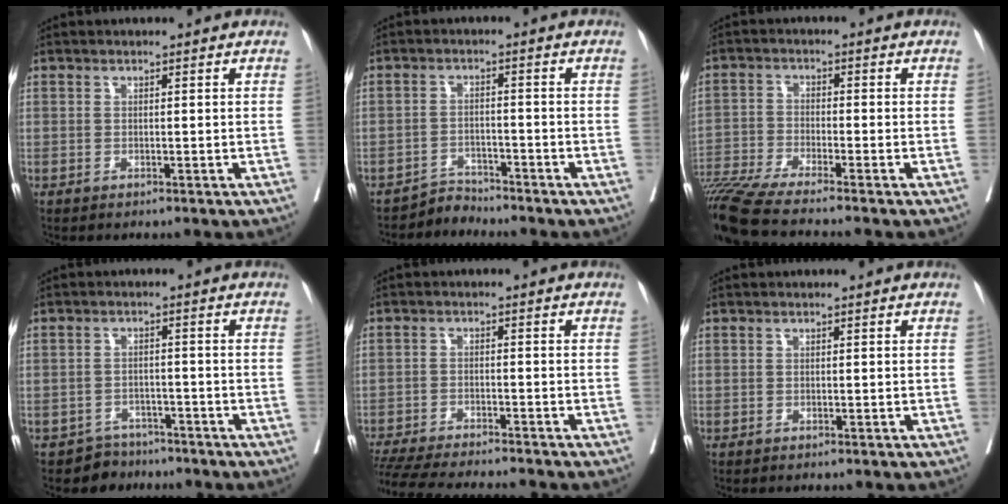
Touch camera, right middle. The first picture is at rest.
{"total": 2.9, "force": [-2.6, 0.2, -1.1], "torque": [0.028, -0.004, -0.046]}
{"total": 12.9, "force": [-11.3, -1.3, 6.0], "torque": [-0.098, -0.023, -0.194]}
{"total": 3.7, "force": [-3.0, 1.9, -0.9], "torque": [0.016, 0.006, -0.050]}
{"total": 14.6, "force": [-13.2, 1.1, 6.1], "torque": [-0.110, -0.029, -0.199]}
{"total": 0.0}